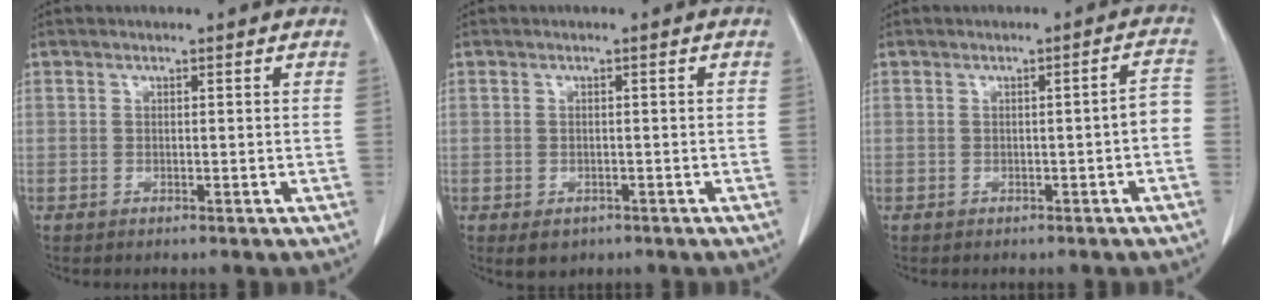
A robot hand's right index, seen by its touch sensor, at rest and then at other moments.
{"total": 2.5, "force": [-1.3, 1.8, 1.0], "torque": [-0.012, 0.000, -0.008]}
{"total": 3.0, "force": [-0.8, 0.3, 2.9], "torque": [-0.031, 0.010, -0.012]}